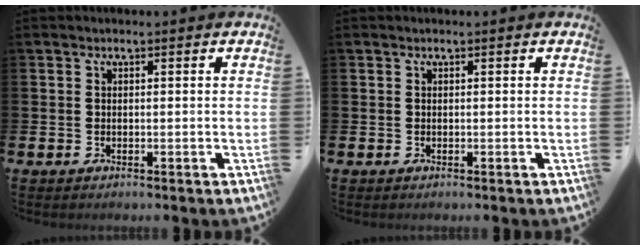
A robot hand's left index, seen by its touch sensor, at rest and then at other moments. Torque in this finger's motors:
{"motor_torque": [0.00, 0.00, -0.01, 0.00]}